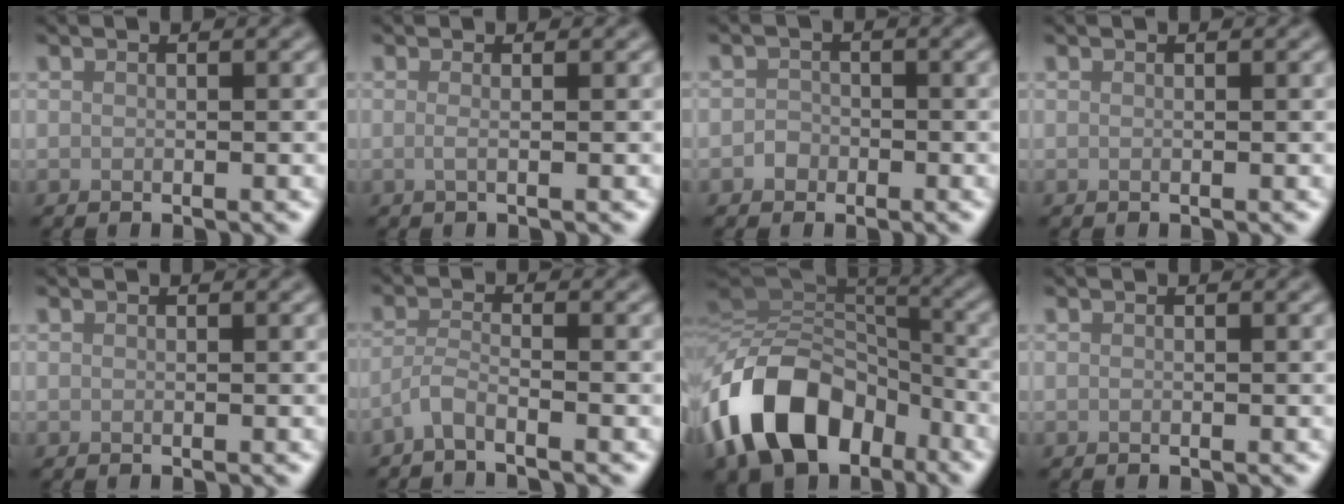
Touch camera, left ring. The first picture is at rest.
{"total": 1.1, "force": [-0.1, 0.3, 1.1], "torque": [-0.015, -0.004, -0.007]}
{"total": 1.1, "force": [-0.5, 1.0, 0.2], "torque": [0.006, 0.002, -0.011]}
{"total": 0.0}
{"total": 0.0}
{"total": 2.1, "force": [-1.6, 0.2, 1.3], "torque": [-0.027, -0.004, -0.044]}
{"total": 13.0, "force": [-6.2, 8.3, 7.9], "torque": [-0.155, 0.008, -0.125]}
{"total": 0.0}